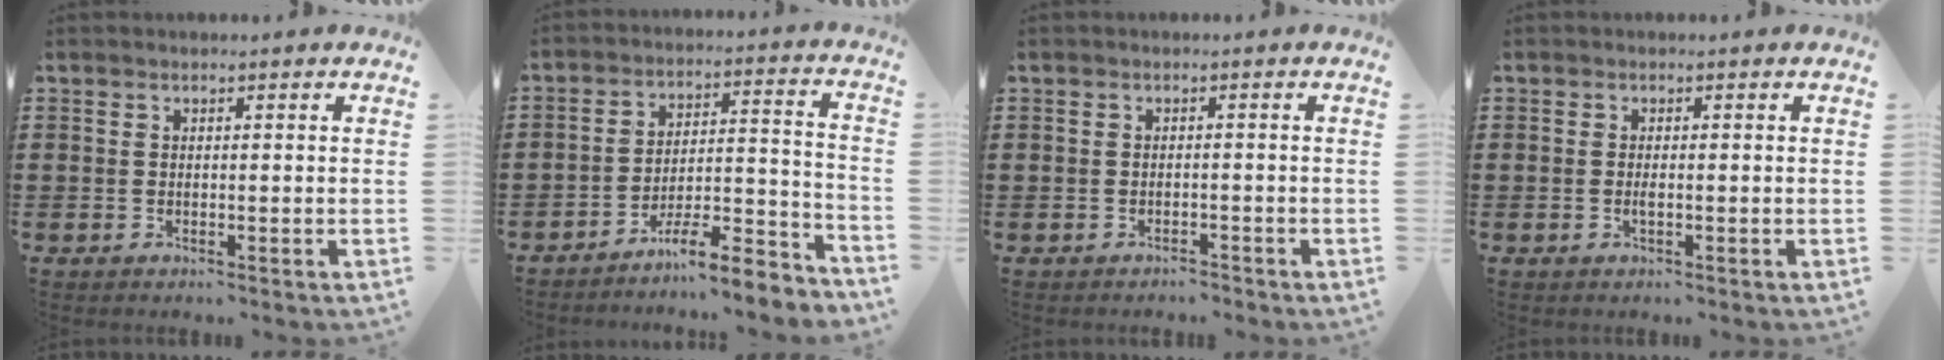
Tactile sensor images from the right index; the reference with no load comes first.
{"total": 8.2, "force": [-7.4, 0.9, 3.4], "torque": [-0.043, 0.015, -0.139]}
{"total": 1.3, "force": [-1.2, 0.3, -0.2], "torque": [-0.001, 0.006, -0.029]}
{"total": 0.8, "force": [-0.2, 0.2, 0.7], "torque": [-0.014, -0.003, -0.002]}